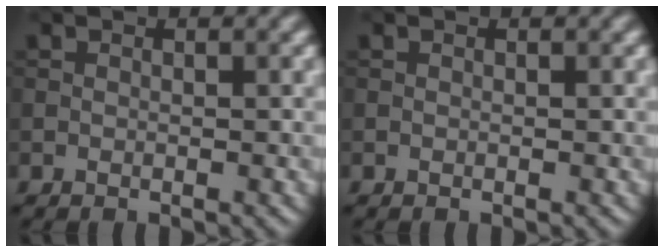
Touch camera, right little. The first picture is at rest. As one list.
[{"total": 0.0}]